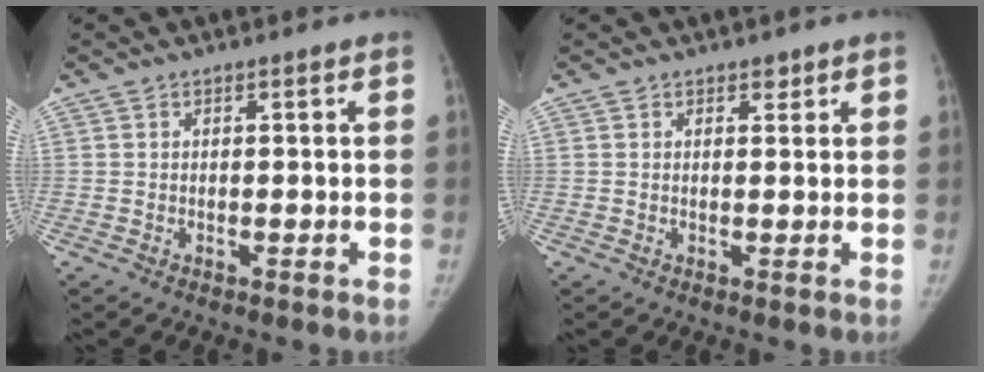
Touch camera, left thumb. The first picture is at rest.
{"total": 1.0, "force": [0.7, 0.7, 0.3], "torque": [0.007, -0.005, 0.008]}